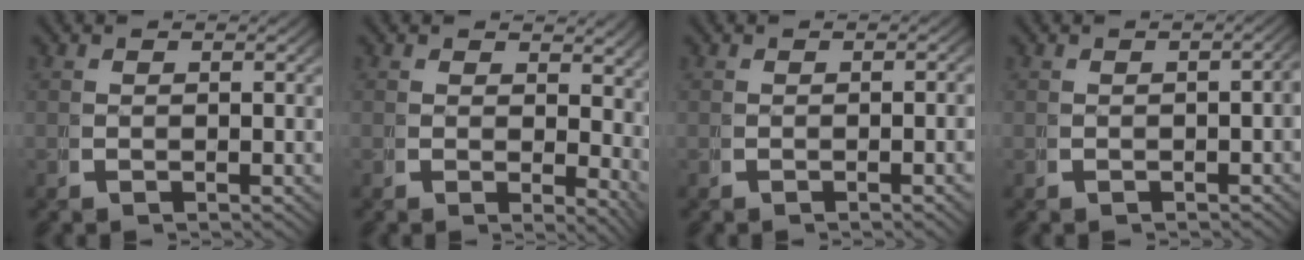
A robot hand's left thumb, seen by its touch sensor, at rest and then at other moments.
{"total": 3.5, "force": [1.7, 2.2, 2.2], "torque": [-0.017, -0.012, 0.028]}
{"total": 1.1, "force": [-0.4, 0.0, 1.0], "torque": [-0.015, 0.007, -0.008]}
{"total": 1.7, "force": [-0.9, 0.6, 1.3], "torque": [-0.016, -0.002, -0.014]}